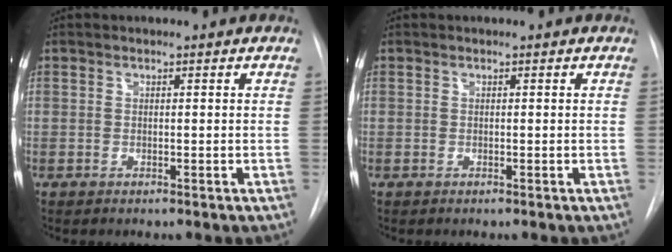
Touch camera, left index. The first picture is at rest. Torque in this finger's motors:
{"motor_torque": [0.04, -0.01, 0.00, 0.00]}